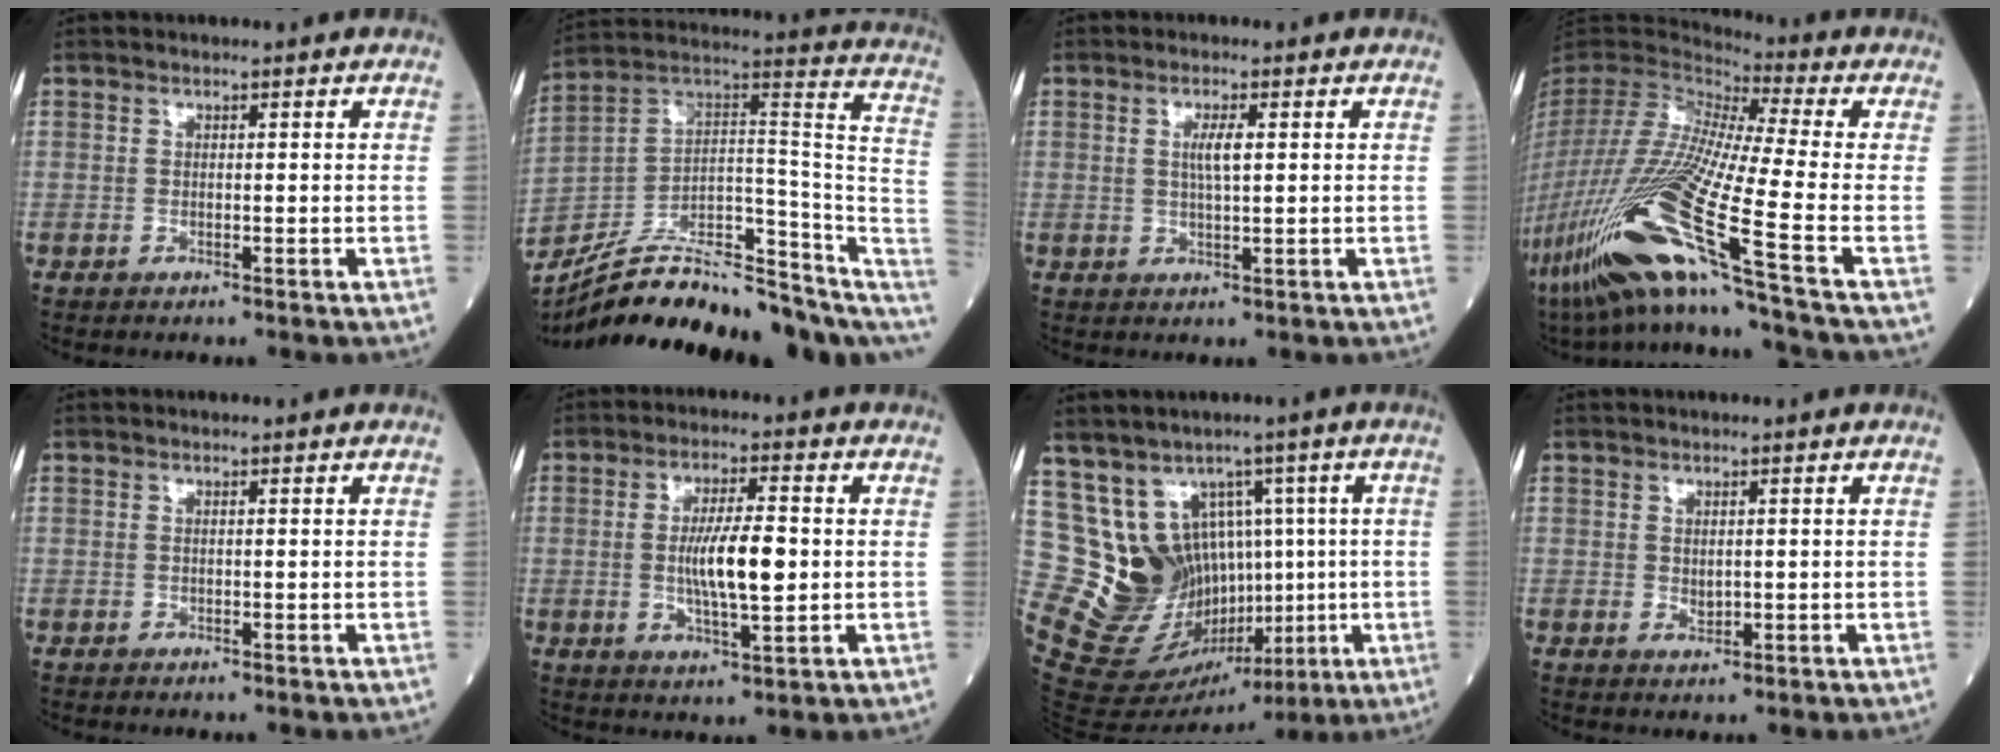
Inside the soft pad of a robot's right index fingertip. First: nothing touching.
{"total": 23.9, "force": [-18.3, 6.4, 14.0], "torque": [-0.181, 0.041, -0.286]}
{"total": 2.9, "force": [0.7, 0.3, 2.8], "torque": [-0.056, -0.002, 0.012]}
{"total": 26.8, "force": [-12.8, -0.8, 23.5], "torque": [-0.496, -0.070, -0.244]}
{"total": 0.0}
{"total": 8.4, "force": [-0.1, 1.6, 8.2], "torque": [-0.152, -0.001, -0.001]}
{"total": 15.7, "force": [2.5, 12.5, 9.1], "torque": [-0.175, 0.051, 0.094]}
{"total": 1.2, "force": [0.1, 0.5, 1.0], "torque": [-0.017, -0.005, 0.005]}